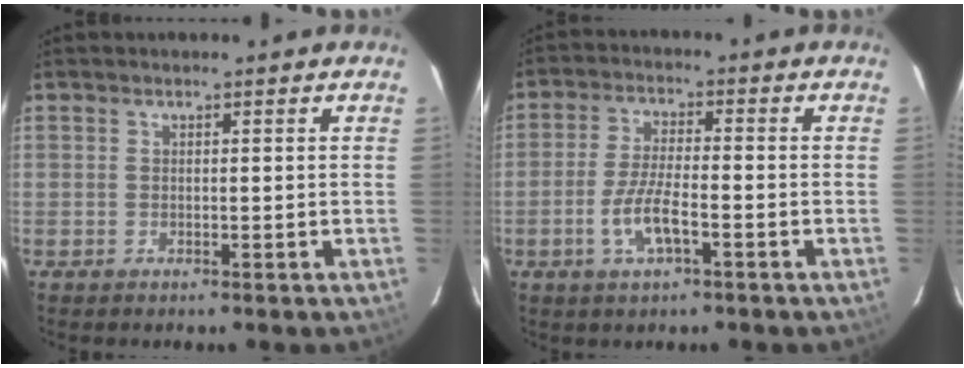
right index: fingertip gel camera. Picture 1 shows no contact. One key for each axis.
{"total": 7.0, "fx": -3.0, "fy": 1.9, "fz": 6.0, "tx": -0.126, "ty": -0.004, "tz": -0.057}